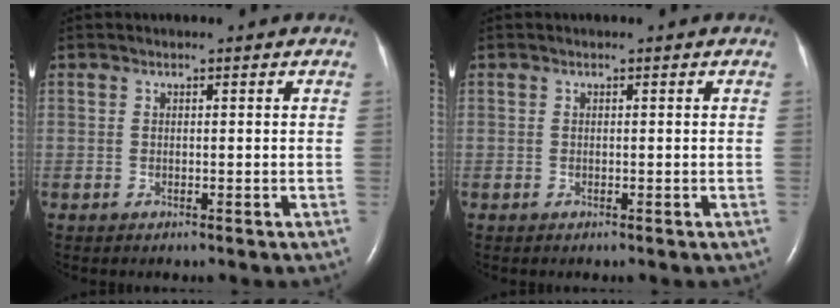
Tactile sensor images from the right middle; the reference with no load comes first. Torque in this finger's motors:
{"motor_torque": [0.36, -0.36, -1.05, -0.21]}